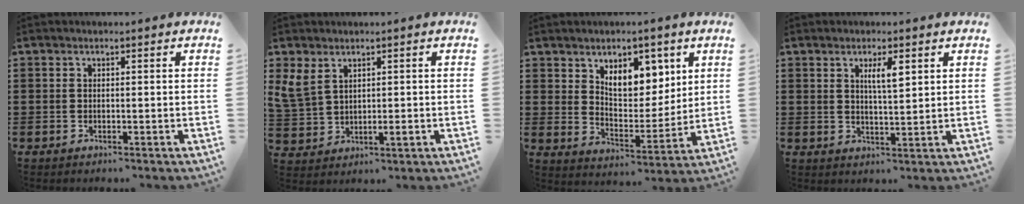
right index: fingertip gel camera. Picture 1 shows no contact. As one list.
[{"total": 3.7, "force": [1.1, 2.3, 2.7], "torque": [-0.080, -0.003, 0.015]}, {"total": 7.8, "force": [4.6, 4.6, 4.2], "torque": [-0.083, -0.012, 0.082]}, {"total": 3.6, "force": [1.6, 0.9, 3.2], "torque": [-0.057, 0.003, 0.023]}]